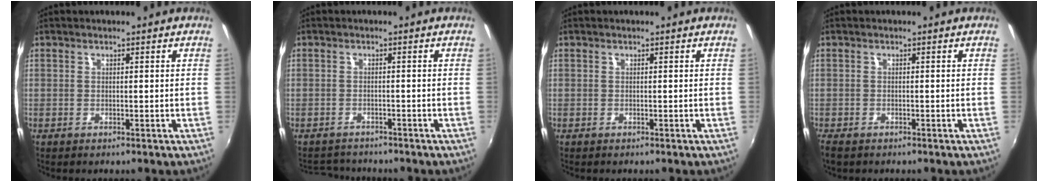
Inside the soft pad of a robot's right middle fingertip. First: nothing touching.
{"total": 4.4, "force": [-4.2, 1.3, 0.4], "torque": [-0.019, 0.002, -0.068]}
{"total": 0.0}
{"total": 2.7, "force": [-2.1, 1.2, 1.3], "torque": [-0.029, -0.012, -0.037]}